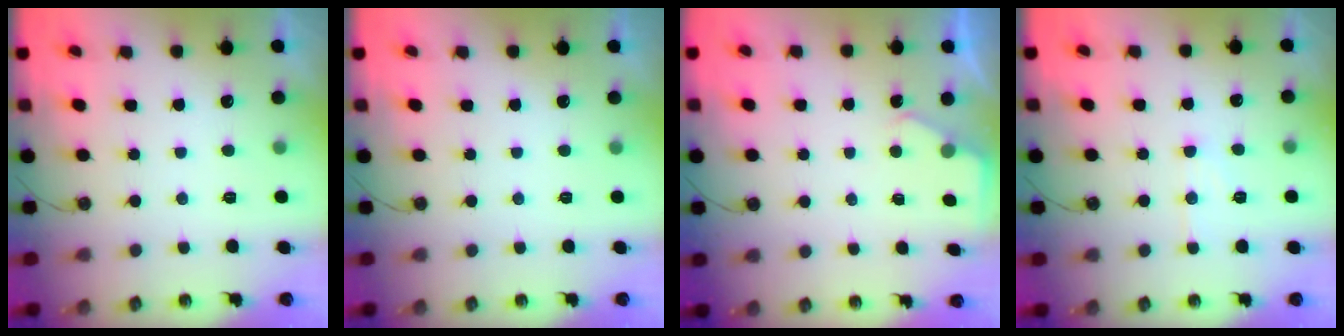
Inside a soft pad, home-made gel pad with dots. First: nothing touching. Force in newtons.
{"total": 0.0}
{"total": 1.8, "press": 1.7, "slide": 0.3}
{"total": 7.6, "press": 7.5, "slide": 0.6}